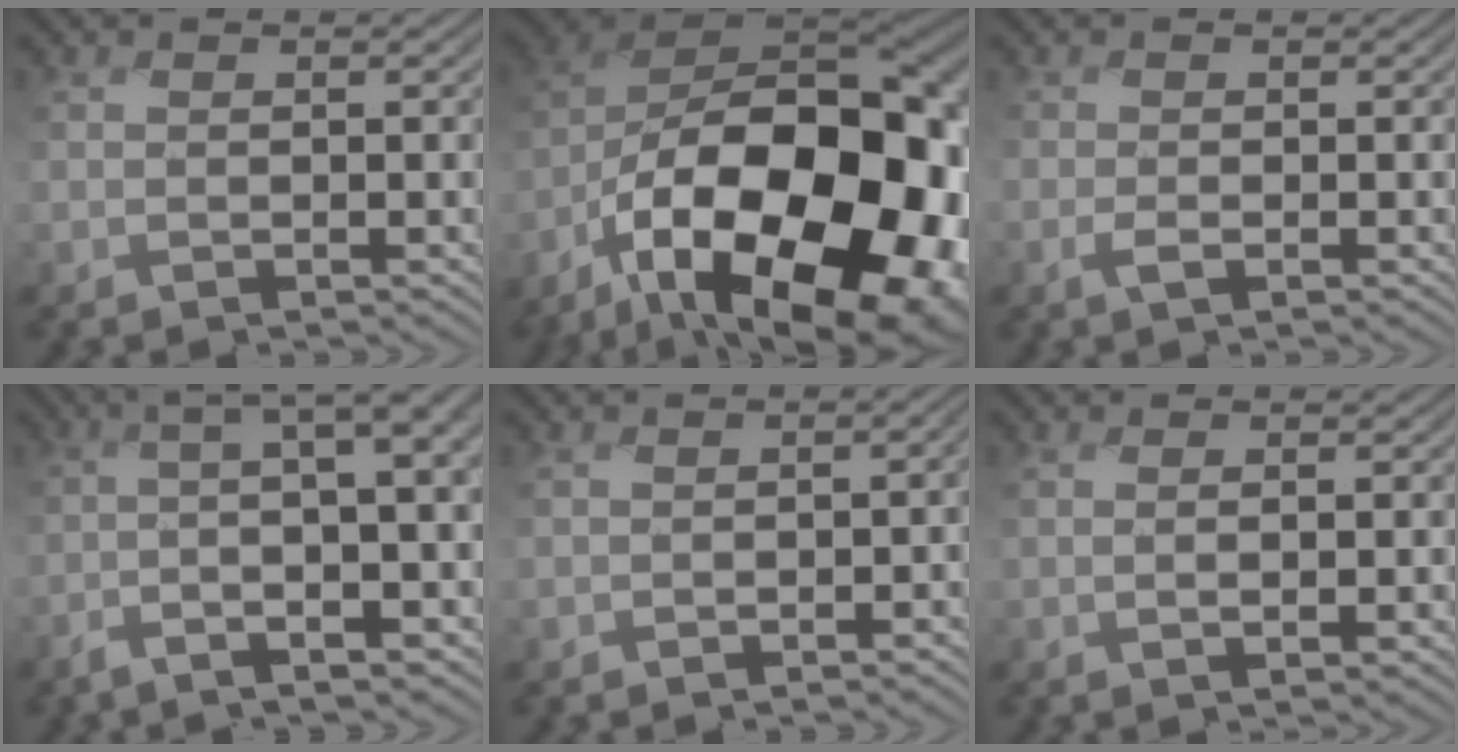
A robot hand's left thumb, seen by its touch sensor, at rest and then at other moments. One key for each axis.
{"total": 21.6, "fx": -9.8, "fy": 10.7, "fz": 16.0, "tx": -0.294, "ty": -0.036, "tz": -0.149}
{"total": 0.8, "fx": -0.8, "fy": -0.1, "fz": 0.2, "tx": -0.003, "ty": 0.003, "tz": -0.020}
{"total": 8.3, "fx": -1.6, "fy": 1.5, "fz": 8.0, "tx": -0.114, "ty": 0.013, "tz": -0.035}
{"total": 2.4, "fx": -0.5, "fy": 1.3, "fz": 2.0, "tx": -0.029, "ty": -0.001, "tz": 0.002}
{"total": 1.4, "fx": 0.2, "fy": -0.2, "fz": 1.4, "tx": -0.030, "ty": 0.003, "tz": 0.001}